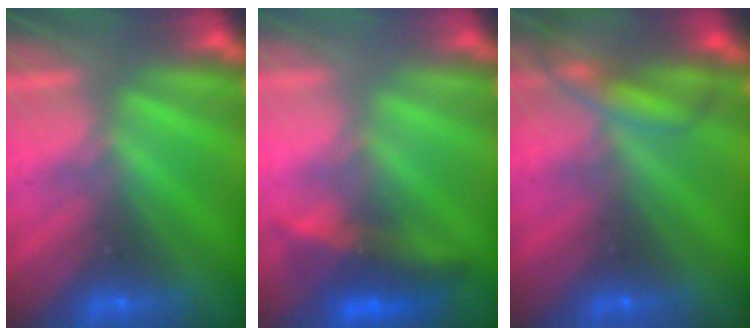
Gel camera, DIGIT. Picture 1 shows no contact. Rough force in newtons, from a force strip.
{"total": 3.3}
{"total": 9.4}